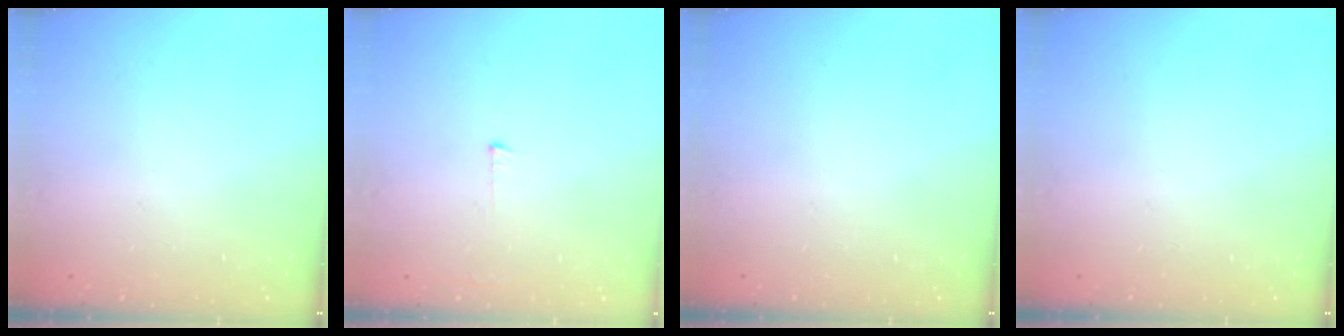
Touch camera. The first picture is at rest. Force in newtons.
{"total": 3.0, "press": 3.0, "slide": 0.3}
{"total": 0.0}
{"total": 0.0}